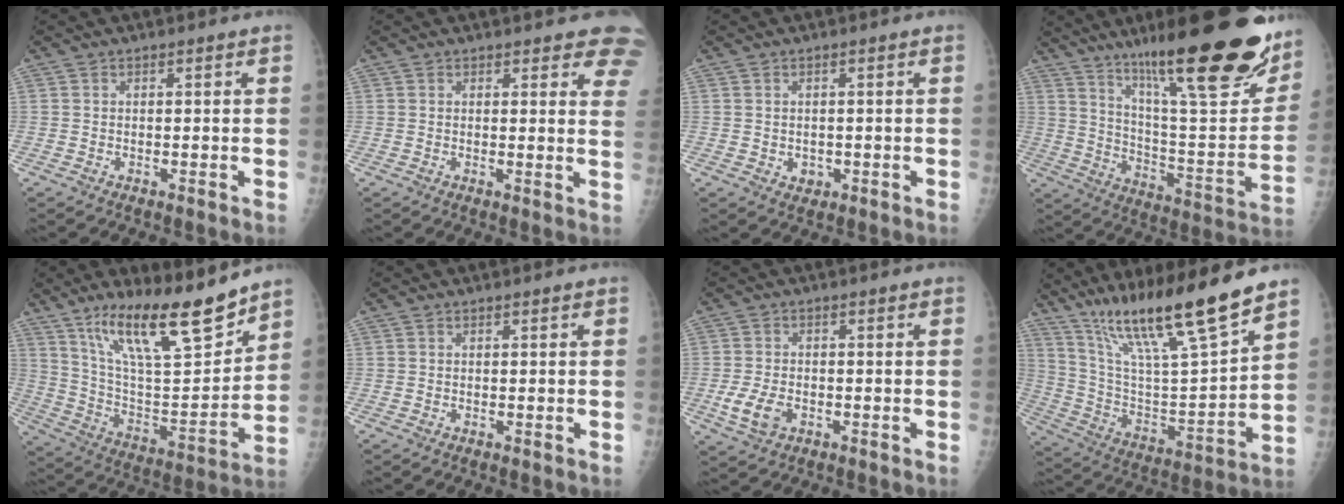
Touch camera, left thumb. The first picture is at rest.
{"total": 9.0, "force": [7.2, 2.8, 4.5], "torque": [-0.010, -0.027, 0.061]}
{"total": 1.8, "force": [-0.2, 1.5, 0.9], "torque": [-0.006, 0.000, 0.004]}
{"total": 32.0, "force": [20.0, 7.0, 24.0], "torque": [-0.311, -0.074, 0.315]}
{"total": 21.5, "force": [15.4, 5.1, 14.1], "torque": [-0.209, -0.076, 0.273]}
{"total": 0.0}
{"total": 5.3, "force": [-1.7, 3.5, 3.7], "torque": [-0.075, -0.001, -0.027]}
{"total": 22.9, "force": [16.2, 2.3, 16.0], "torque": [-0.259, -0.061, 0.294]}